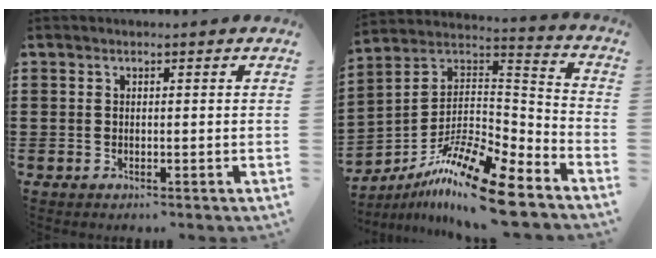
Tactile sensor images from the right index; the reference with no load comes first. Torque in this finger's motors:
{"motor_torque": [0.76, -0.66, -0.06, -0.07]}